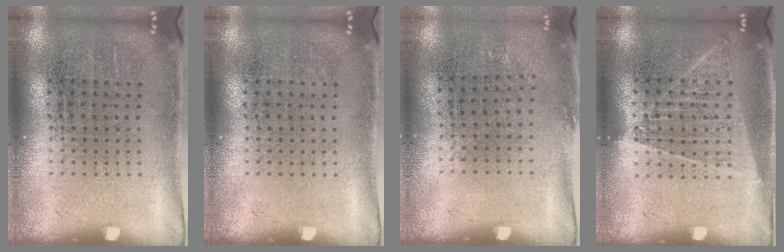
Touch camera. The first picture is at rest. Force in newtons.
{"total": 0.0}
{"total": 0.8, "press": 0.6, "slide": 0.5}
{"total": 1.4, "press": 1.3, "slide": 0.4}